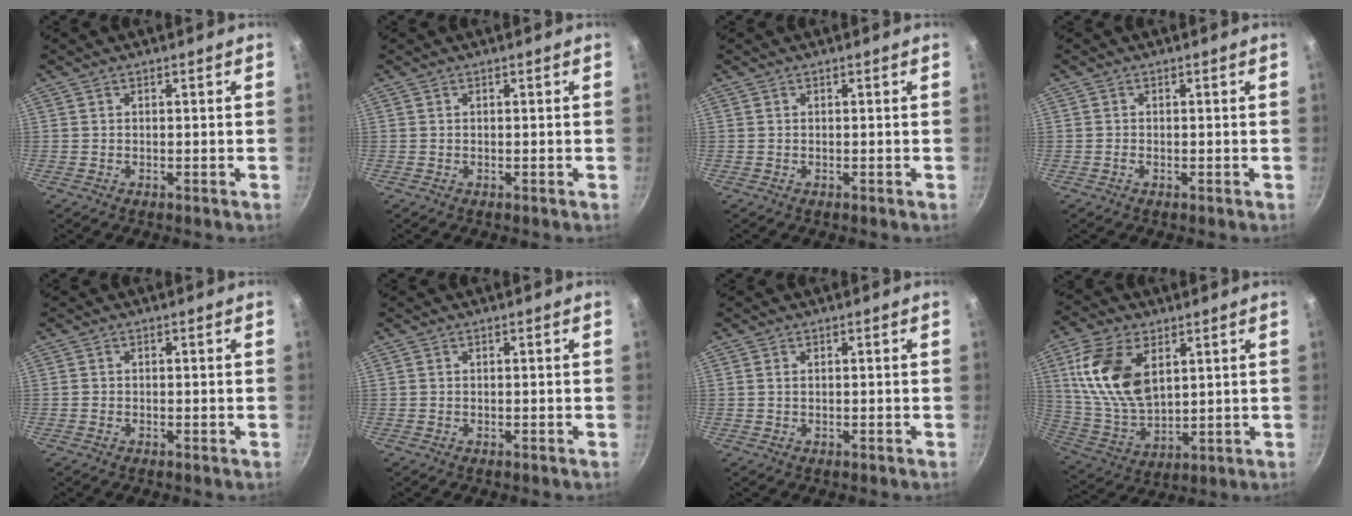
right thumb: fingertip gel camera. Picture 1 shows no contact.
{"total": 0.0}
{"total": 0.0}
{"total": 0.6, "force": [-0.3, 0.4, 0.3], "torque": [-0.006, 0.001, -0.007]}
{"total": 0.6, "force": [-0.2, 0.5, 0.2], "torque": [-0.004, 0.001, -0.006]}
{"total": 0.0}
{"total": 0.6, "force": [0.2, 0.4, 0.4], "torque": [-0.009, 0.000, 0.003]}
{"total": 16.6, "force": [5.6, 9.7, 12.3], "torque": [-0.224, -0.021, 0.121]}